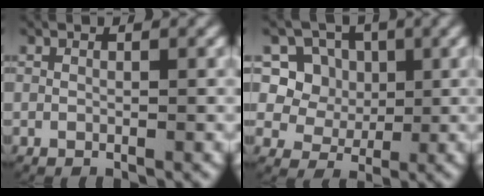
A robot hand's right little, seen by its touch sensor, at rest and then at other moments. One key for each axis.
{"total": 8.6, "fx": 0.8, "fy": 8.1, "fz": 2.7, "tx": -0.087, "ty": -0.019, "tz": 0.011}